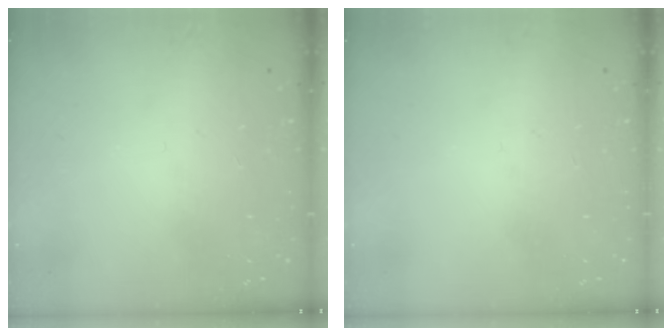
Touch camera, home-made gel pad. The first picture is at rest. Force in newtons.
{"total": 0.0}